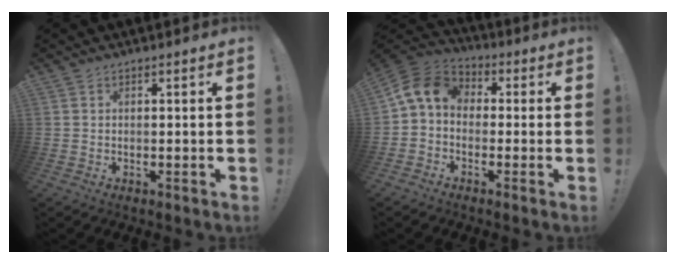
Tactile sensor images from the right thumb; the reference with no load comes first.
{"total": 9.8, "force": [0.2, 7.2, 6.6], "torque": [-0.135, 0.020, 0.009]}